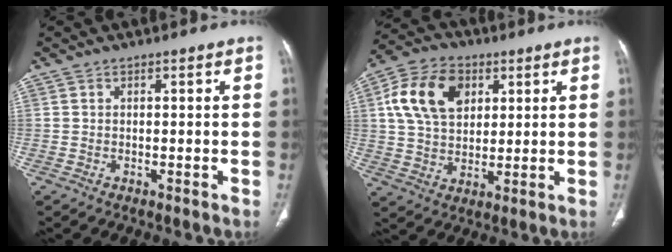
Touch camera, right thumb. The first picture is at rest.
{"total": 14.1, "force": [4.5, 9.7, 9.3], "torque": [-0.154, 0.004, 0.079]}